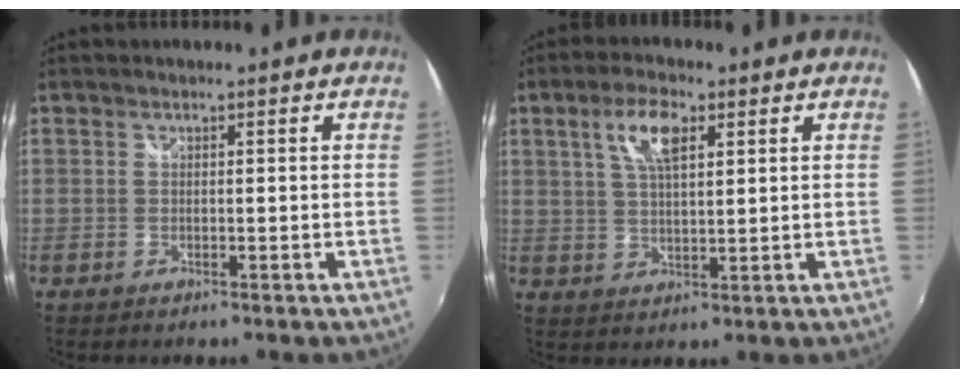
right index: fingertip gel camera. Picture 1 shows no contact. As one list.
[{"total": 7.1, "force": [3.0, 2.8, 5.7], "torque": [-0.107, 0.011, 0.056]}]